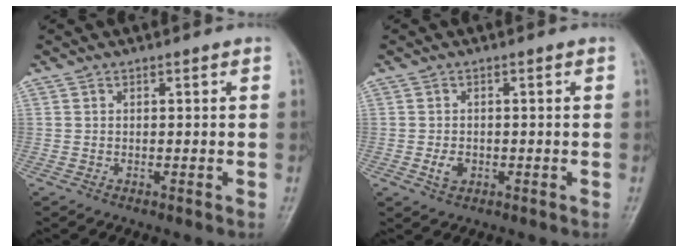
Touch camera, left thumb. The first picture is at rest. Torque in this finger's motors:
{"motor_torque": [0.17, 0.31, 0.34, 0.09, 0.02]}